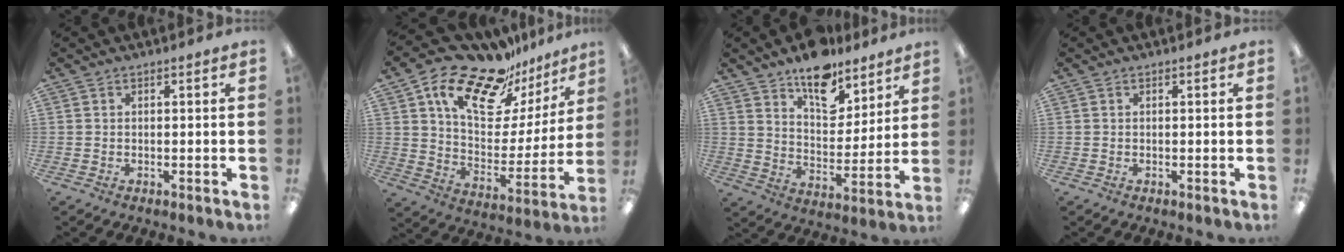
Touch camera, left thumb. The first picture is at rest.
{"total": 20.4, "force": [15.9, 8.8, 9.2], "torque": [-0.167, -0.111, 0.276]}
{"total": 12.8, "force": [10.2, 6.0, 5.0], "torque": [-0.072, -0.067, 0.185]}
{"total": 0.0}